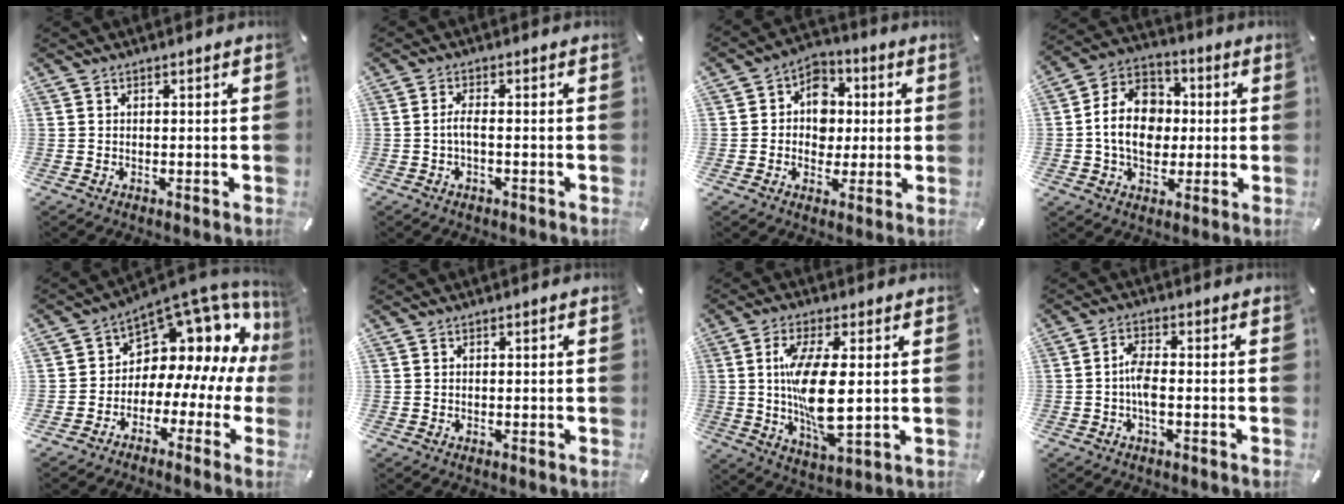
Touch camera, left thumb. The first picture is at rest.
{"total": 3.1, "force": [-0.7, 1.0, 2.8], "torque": [-0.065, 0.000, -0.017]}
{"total": 8.6, "force": [-0.2, 7.9, 3.4], "torque": [-0.048, 0.006, -0.004]}
{"total": 13.1, "force": [-1.1, 10.8, 7.3], "torque": [-0.150, 0.018, -0.021]}
{"total": 10.9, "force": [5.7, 7.5, 5.5], "torque": [-0.084, -0.070, 0.095]}
{"total": 0.0}
{"total": 14.3, "force": [1.1, 5.0, 13.3], "torque": [-0.273, -0.017, 0.015]}
{"total": 5.0, "force": [-1.0, 2.0, 4.5], "torque": [-0.092, 0.003, -0.020]}